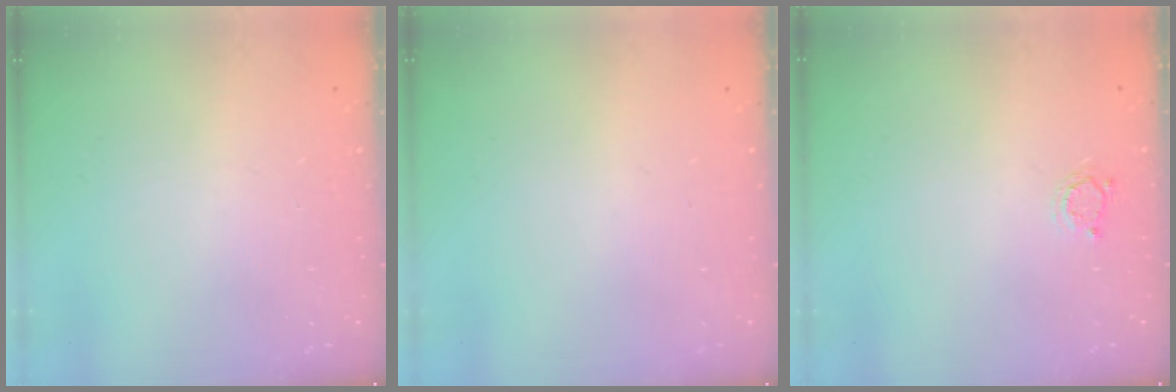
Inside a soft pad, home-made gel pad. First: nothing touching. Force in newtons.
{"total": 0.0}
{"total": 2.6, "press": 2.6, "slide": 0.3}